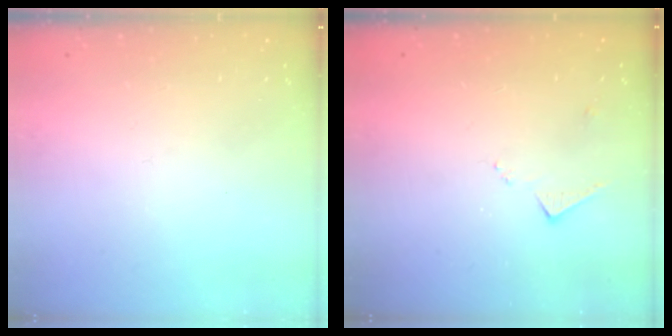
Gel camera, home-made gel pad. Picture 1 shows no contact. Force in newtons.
{"total": 6.0, "press": 6.0, "slide": 0.6}